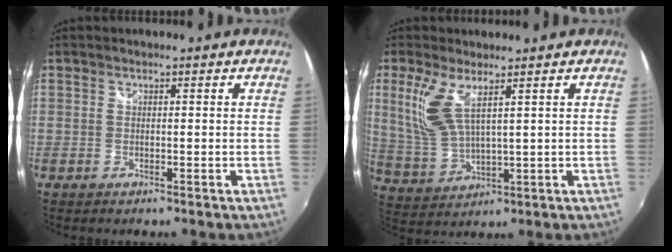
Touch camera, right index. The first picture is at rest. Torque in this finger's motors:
{"motor_torque": [0.28, 0.12, 0.39, 0.12]}